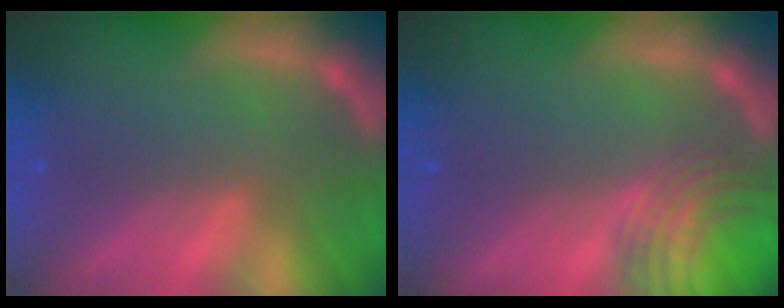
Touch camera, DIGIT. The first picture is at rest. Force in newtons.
{"total": 6.6}